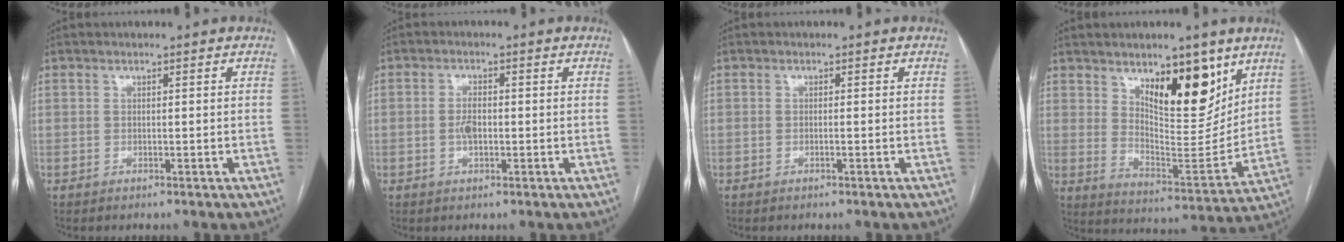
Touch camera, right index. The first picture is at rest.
{"total": 2.6, "force": [-0.5, 1.0, 2.3], "torque": [-0.048, 0.002, -0.007]}
{"total": 0.5, "force": [-0.3, -0.2, 0.4], "torque": [-0.009, 0.002, -0.008]}
{"total": 14.5, "force": [8.2, 5.1, 10.8], "torque": [-0.153, -0.018, 0.141]}